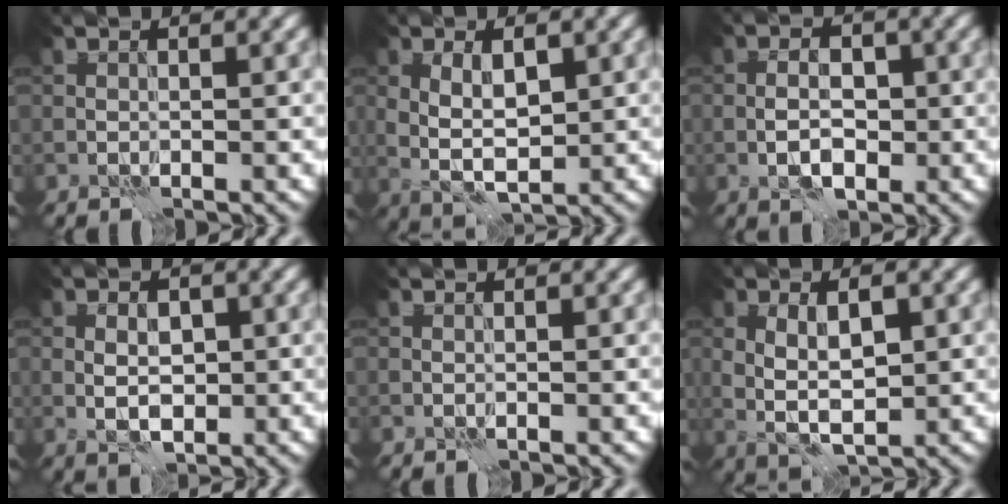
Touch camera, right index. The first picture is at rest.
{"total": 4.0, "force": [0.6, 2.1, 3.3], "torque": [-0.063, -0.003, 0.015]}
{"total": 3.6, "force": [-0.8, 2.0, 2.8], "torque": [-0.044, 0.005, -0.018]}
{"total": 2.9, "force": [-0.1, 1.8, 2.3], "torque": [-0.037, 0.001, -0.002]}
{"total": 0.0}
{"total": 4.4, "force": [0.5, 2.1, 3.8], "torque": [-0.073, -0.003, 0.013]}